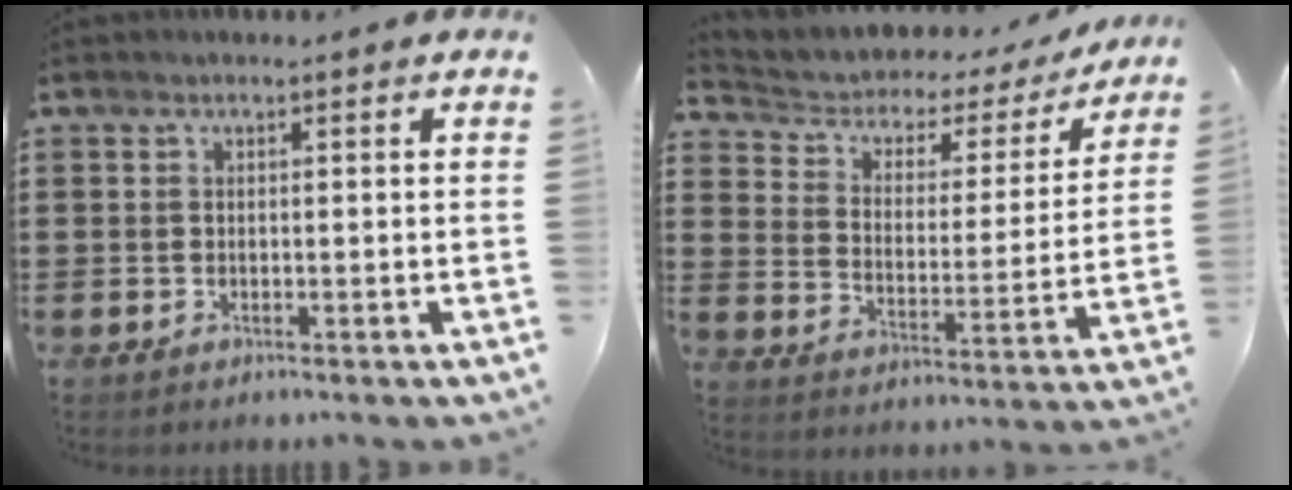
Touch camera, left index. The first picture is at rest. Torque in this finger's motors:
{"motor_torque": [1.38, -0.76, 0.48, 0.06]}